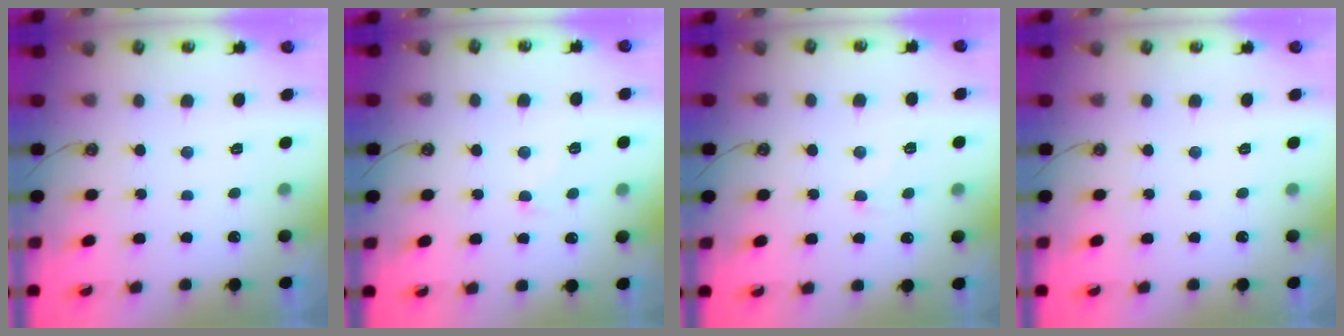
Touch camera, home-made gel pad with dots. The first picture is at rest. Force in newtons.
{"total": 0.9, "press": 0.3, "slide": 0.9}
{"total": 1.8, "press": 1.7, "slide": 0.6}
{"total": 0.0}